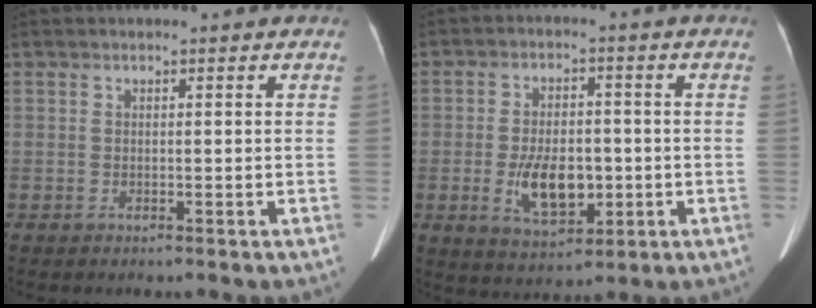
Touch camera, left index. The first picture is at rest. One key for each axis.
{"total": 8.5, "fx": -1.9, "fy": 4.4, "fz": 7.1, "tx": -0.136, "ty": -0.001, "tz": -0.024}